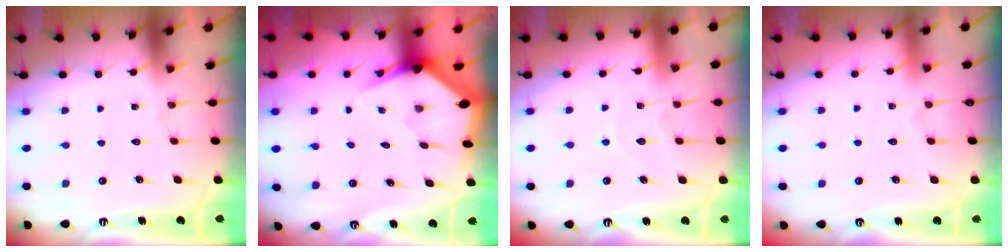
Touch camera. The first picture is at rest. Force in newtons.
{"total": 3.6, "press": 3.6, "slide": 0.3}
{"total": 6.0, "press": 6.0, "slide": 0.6}
{"total": 3.1, "press": 3.1, "slide": 0.5}